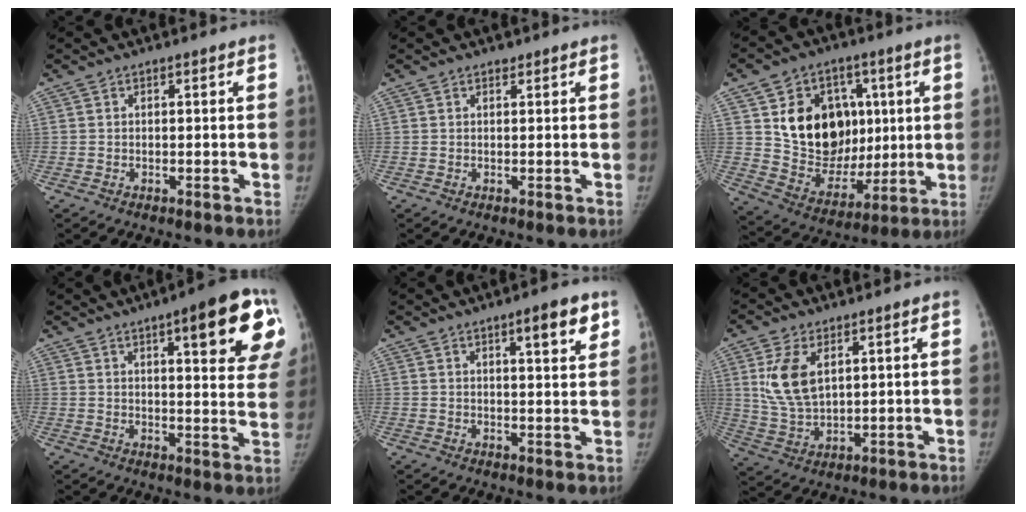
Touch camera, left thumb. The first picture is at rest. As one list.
[{"total": 0.6, "force": [0.5, 0.3, 0.0], "torque": [0.002, -0.003, 0.007]}, {"total": 18.8, "force": [4.3, 14.8, 10.7], "torque": [-0.116, -0.010, 0.093]}, {"total": 18.0, "force": [8.6, 4.6, 15.2], "torque": [-0.155, -0.026, 0.104]}, {"total": 6.3, "force": [3.6, 1.5, 4.9], "torque": [-0.053, -0.017, 0.048]}, {"total": 9.6, "force": [3.3, 5.3, 7.3], "torque": [-0.135, -0.011, 0.074]}]